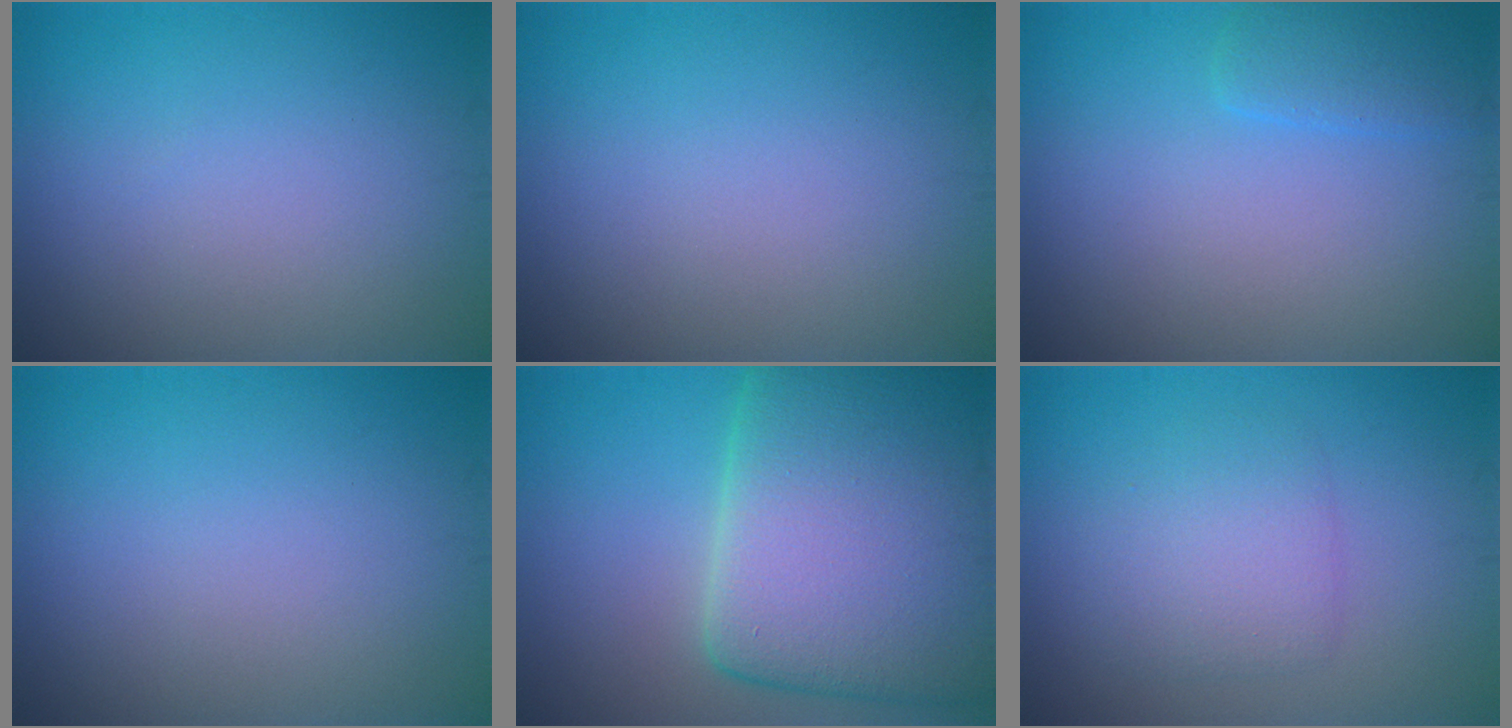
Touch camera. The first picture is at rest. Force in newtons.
{"total": 0.0}
{"total": 2.0, "press": 2.0, "slide": 0.2}
{"total": 0.0}
{"total": 14.8, "press": 14.8, "slide": 1.2}
{"total": 2.8, "press": 2.8, "slide": 0.0}